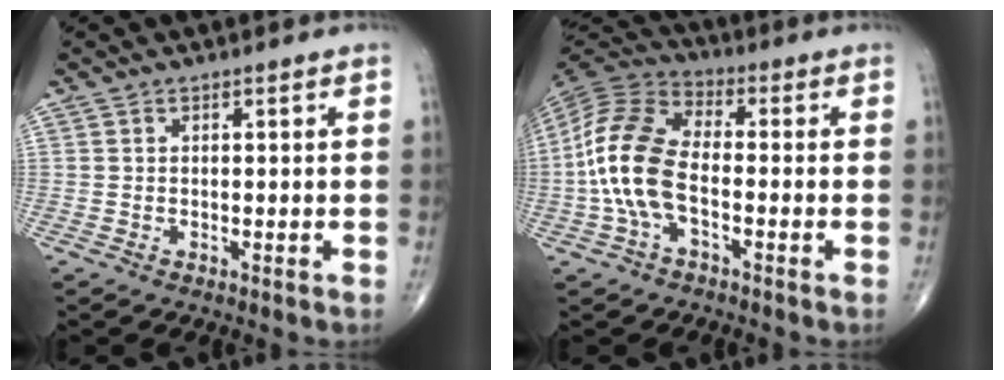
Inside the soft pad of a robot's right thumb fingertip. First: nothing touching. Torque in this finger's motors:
{"motor_torque": [-0.18, 0.69, 1.65, -0.01, 0.54]}